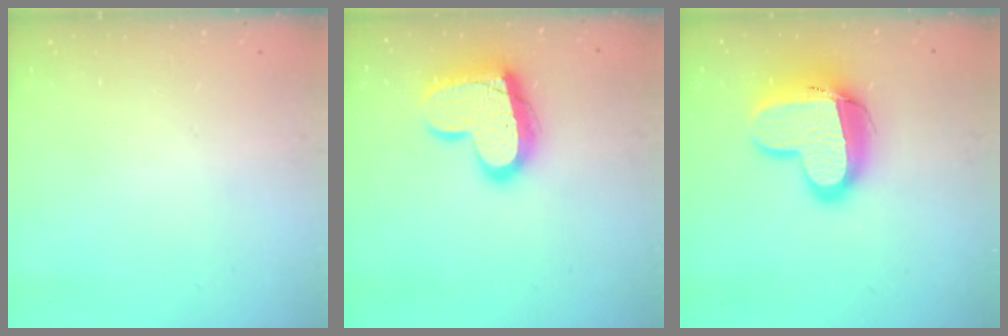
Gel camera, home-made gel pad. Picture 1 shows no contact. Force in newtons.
{"total": 17.2, "press": 17.2, "slide": 1.3}
{"total": 16.0, "press": 16.0, "slide": 1.1}